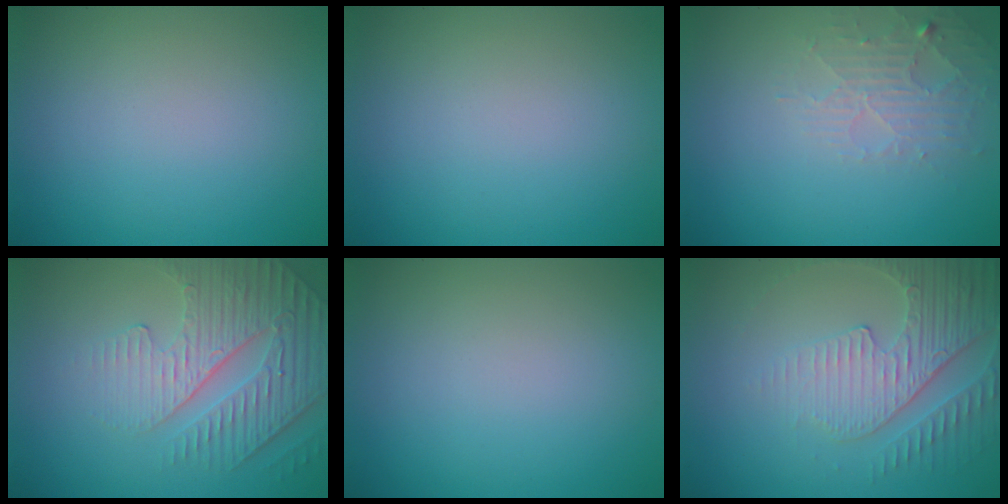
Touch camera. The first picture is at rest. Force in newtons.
{"total": 0.0}
{"total": 2.6, "press": 2.6, "slide": 0.4}
{"total": 4.2, "press": 4.0, "slide": 1.3}
{"total": 0.0}
{"total": 4.0, "press": 3.9, "slide": 1.0}